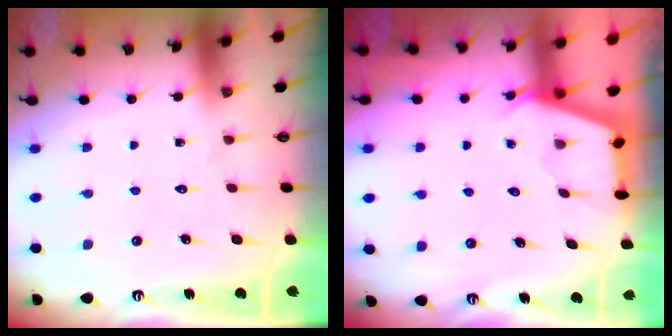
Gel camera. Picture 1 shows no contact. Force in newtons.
{"total": 2.9, "press": 2.8, "slide": 0.3}